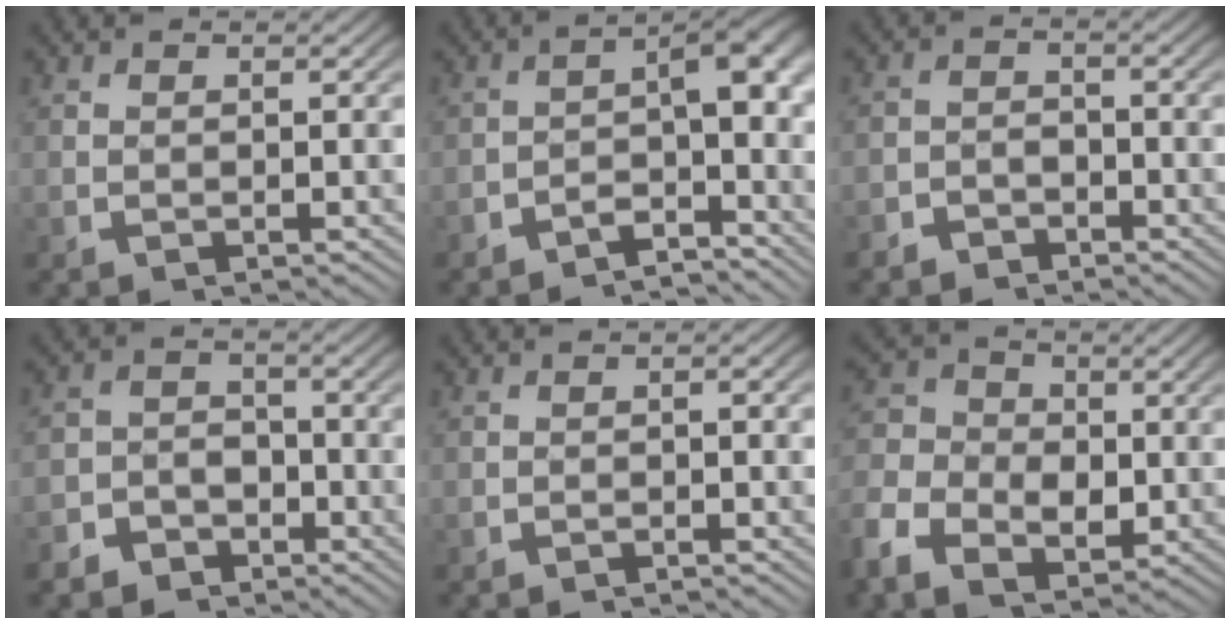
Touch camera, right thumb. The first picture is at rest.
{"total": 6.0, "force": [-2.1, 3.1, 4.7], "torque": [-0.050, -0.008, -0.041]}
{"total": 2.9, "force": [-2.6, 1.4, 0.1], "torque": [0.008, -0.013, -0.044]}
{"total": 4.9, "force": [-3.4, 3.4, 0.9], "torque": [0.008, -0.021, -0.057]}
{"total": 1.0, "force": [-0.9, 0.2, 0.4], "torque": [-0.005, 0.001, -0.018]}
{"total": 7.2, "force": [-0.9, 5.5, 4.5], "torque": [-0.086, -0.016, -0.018]}